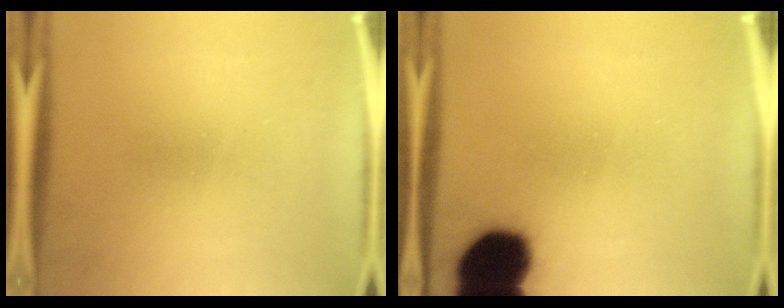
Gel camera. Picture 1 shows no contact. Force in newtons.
{"total": 17.3}